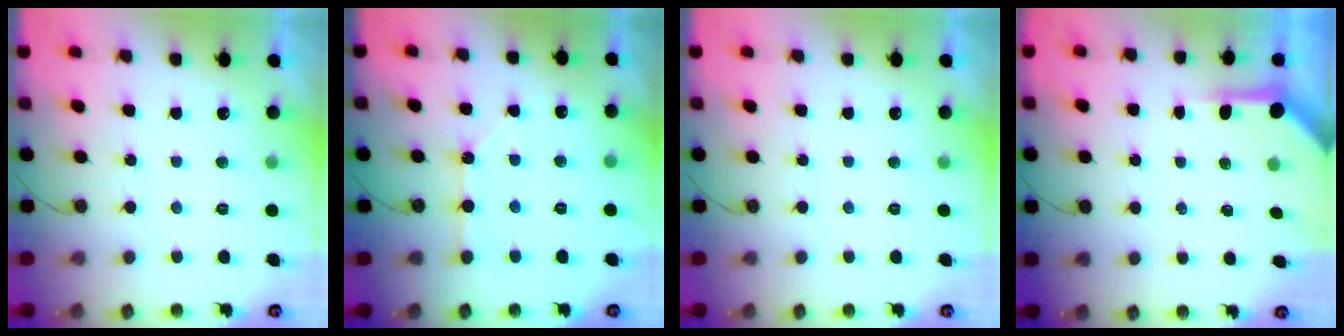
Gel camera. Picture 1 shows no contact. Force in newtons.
{"total": 3.3, "press": 3.3, "slide": 0.3}
{"total": 0.0}
{"total": 3.8, "press": 3.8, "slide": 0.3}